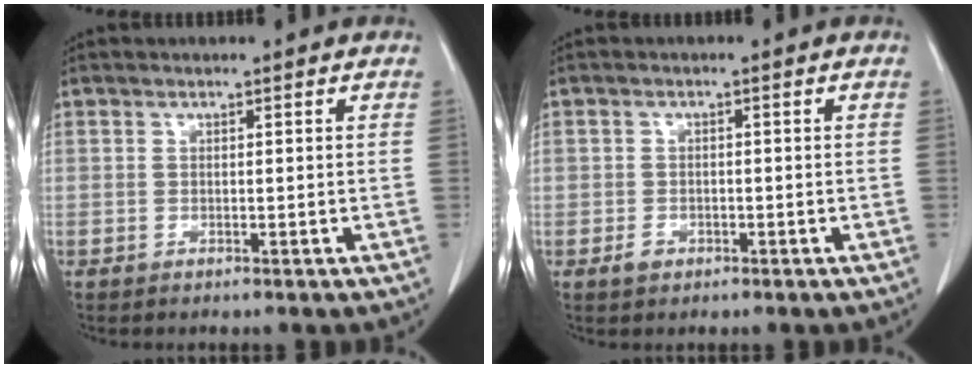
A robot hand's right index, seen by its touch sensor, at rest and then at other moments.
{"total": 1.9, "force": [-0.9, 1.5, 0.6], "torque": [-0.006, 0.005, -0.012]}